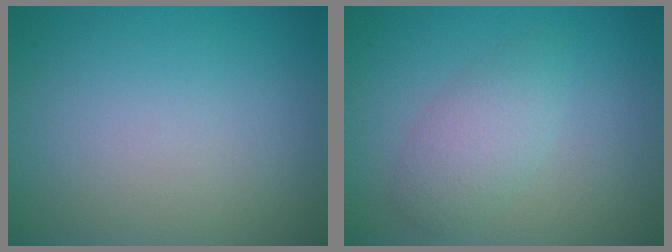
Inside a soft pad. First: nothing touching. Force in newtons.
{"total": 2.9, "press": 2.9, "slide": 0.2}